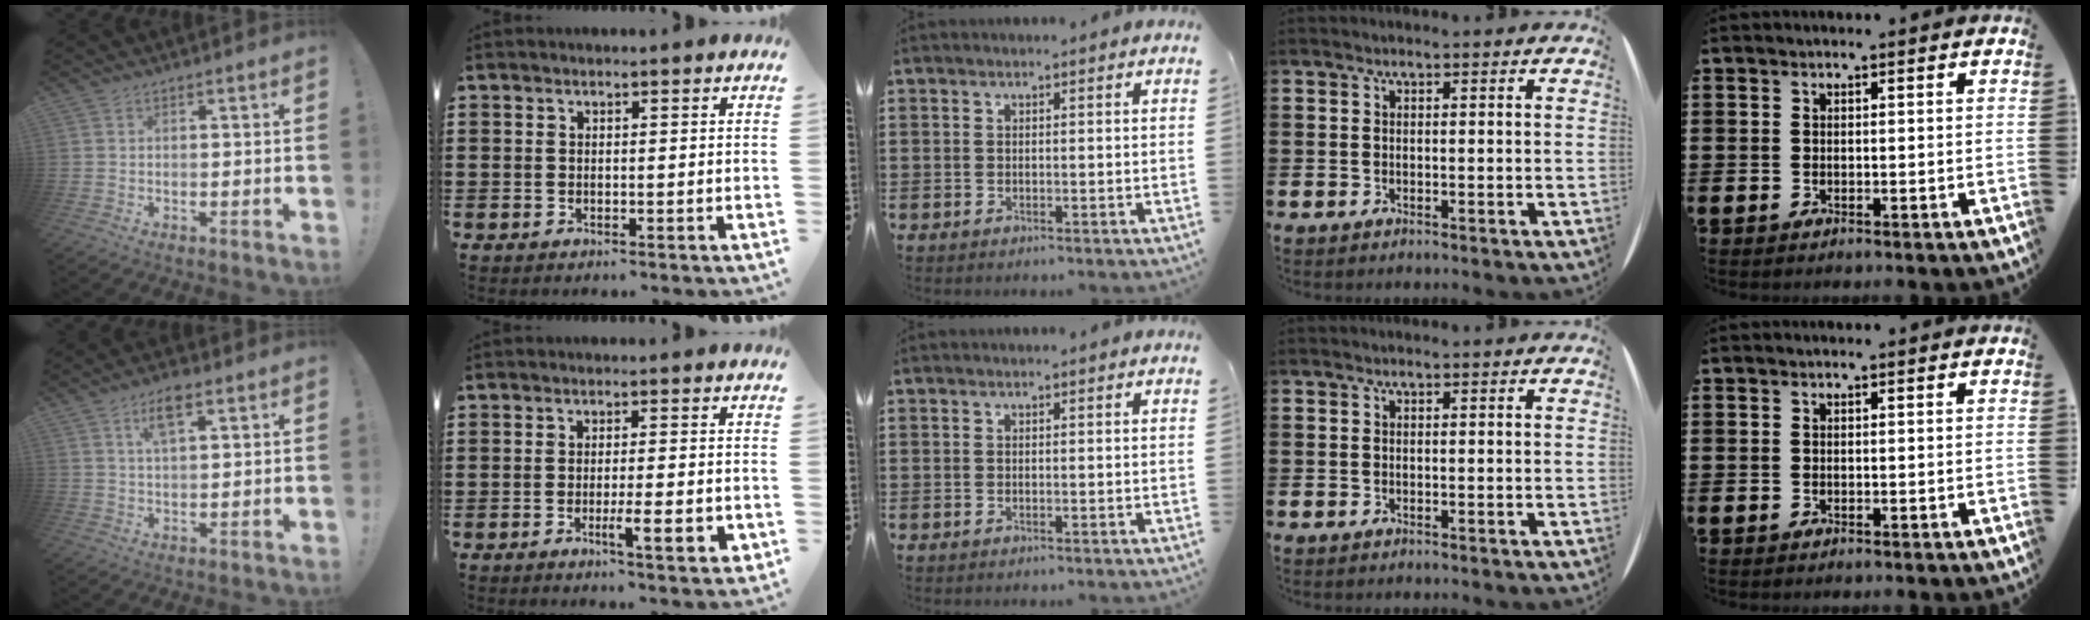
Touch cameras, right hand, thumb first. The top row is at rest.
{"thumb": {"total": 6.7, "force": [3.2, 2.4, 5.3], "torque": [-0.093, 0.000, 0.054]}, "index": {"total": 5.9, "force": [-2.0, 0.8, 5.5], "torque": [-0.093, -0.013, -0.033]}}